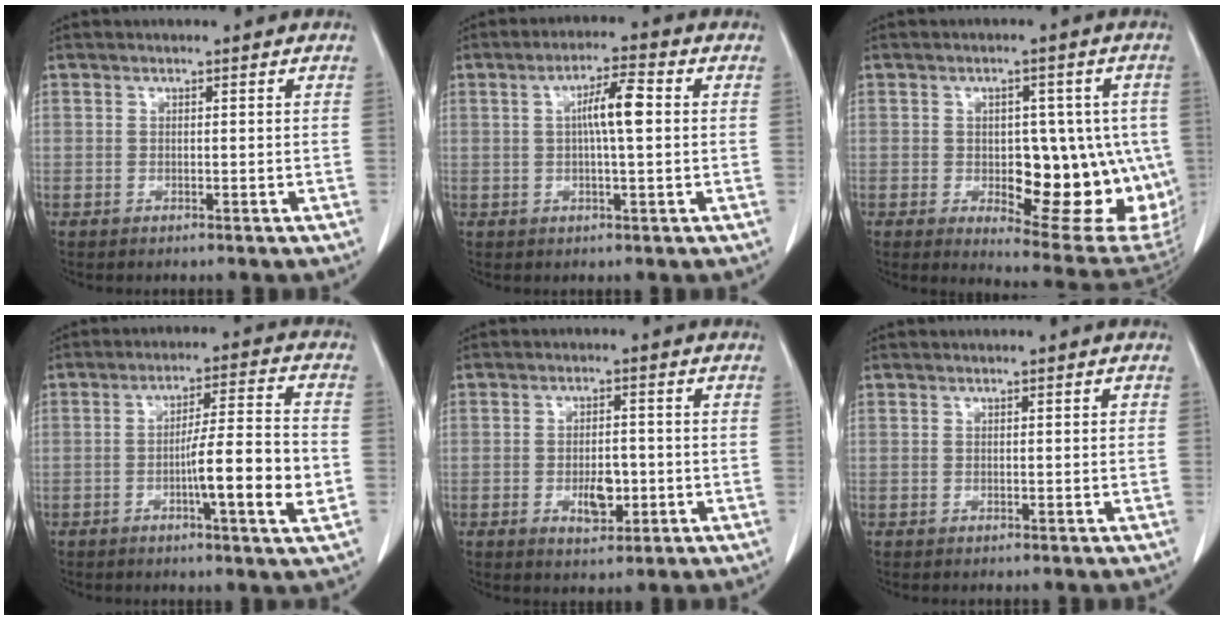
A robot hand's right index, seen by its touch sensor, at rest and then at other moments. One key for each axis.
{"total": 6.0, "fx": 0.8, "fy": 0.7, "fz": 5.9, "tx": -0.103, "ty": 0.010, "tz": 0.012}
{"total": 16.7, "fx": -2.4, "fy": 6.9, "fz": 15.0, "tx": -0.143, "ty": 0.008, "tz": -0.006}
{"total": 10.8, "fx": -2.7, "fy": 0.1, "fz": 10.5, "tx": -0.161, "ty": -0.001, "tz": -0.045}
{"total": 4.7, "fx": -1.3, "fy": 2.3, "fz": 3.9, "tx": -0.063, "ty": 0.000, "tz": -0.013}
{"total": 0.5, "fx": 0.2, "fy": 0.1, "fz": 0.5, "tx": -0.007, "ty": 0.001, "tz": 0.005}